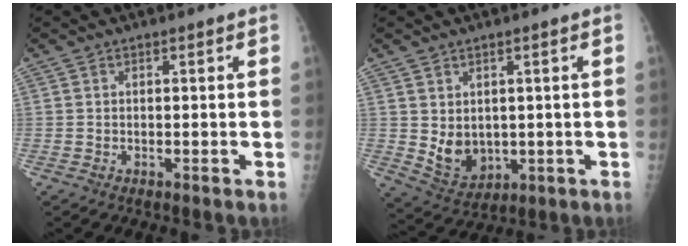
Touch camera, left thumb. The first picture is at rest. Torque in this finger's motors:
{"motor_torque": [-0.16, 0.29, 0.08, -0.20, 0.03]}